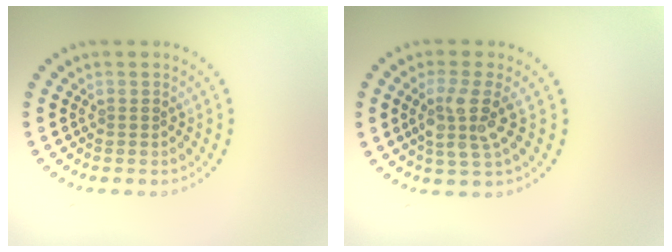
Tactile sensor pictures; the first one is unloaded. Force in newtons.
{"total": 3.5, "press": 3.0, "slide": 1.9}